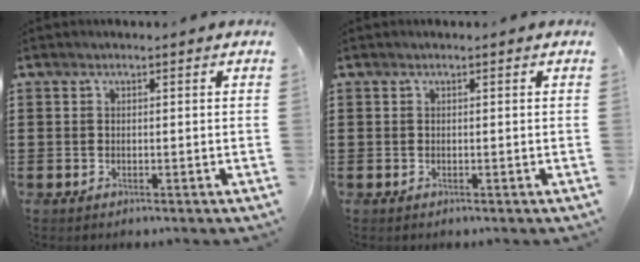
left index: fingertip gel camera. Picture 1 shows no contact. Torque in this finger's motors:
{"motor_torque": [-0.12, 0.05, 0.00, -0.01]}